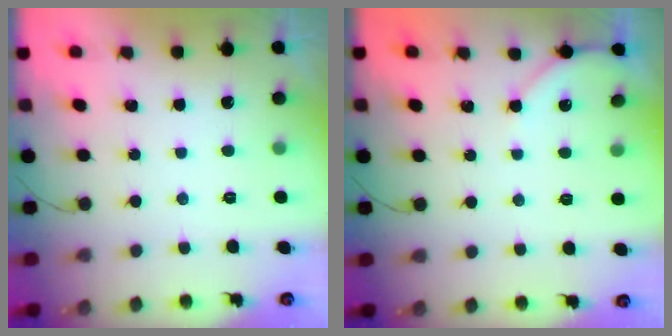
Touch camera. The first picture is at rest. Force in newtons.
{"total": 3.5, "press": 3.4, "slide": 0.4}